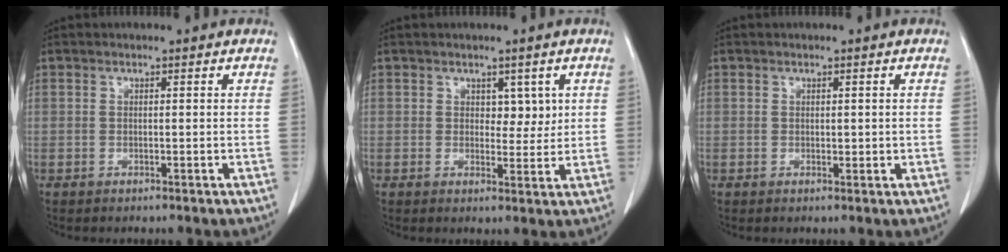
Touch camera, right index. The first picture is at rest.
{"total": 3.0, "force": [1.2, 1.9, 2.0], "torque": [-0.018, -0.004, 0.017]}
{"total": 1.2, "force": [0.1, 0.8, 0.9], "torque": [-0.011, -0.002, 0.004]}